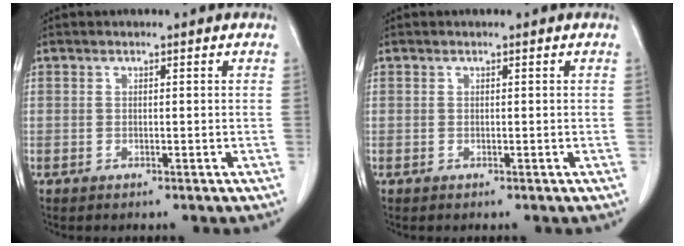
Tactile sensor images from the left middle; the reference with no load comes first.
{"total": 0.0}